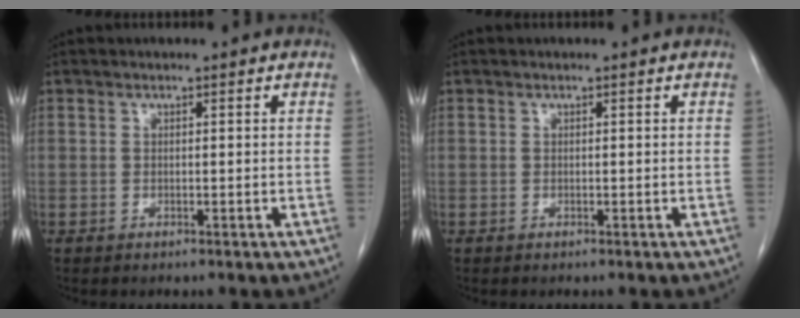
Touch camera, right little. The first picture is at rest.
{"total": 0.0}